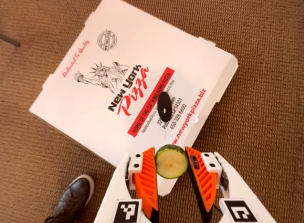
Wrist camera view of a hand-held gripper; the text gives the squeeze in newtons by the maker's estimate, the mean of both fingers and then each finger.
{"total": 7.2, "left": 7.1, "right": 7.2}